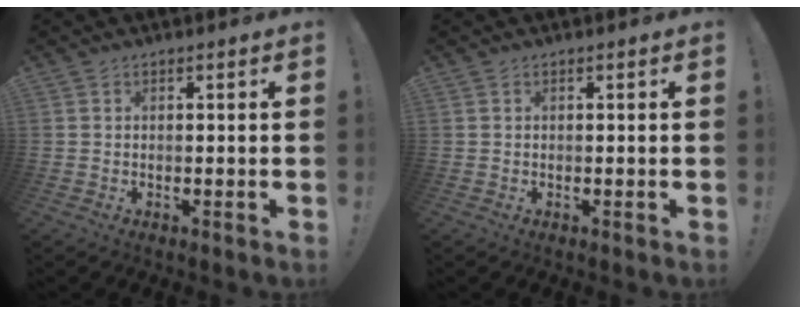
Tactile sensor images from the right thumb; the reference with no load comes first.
{"total": 0.0}